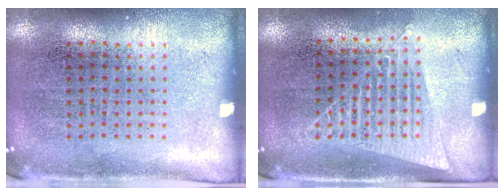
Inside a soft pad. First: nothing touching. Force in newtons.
{"total": 1.1, "press": 1.0, "slide": 0.5}